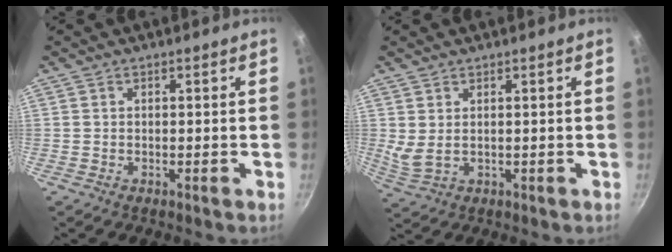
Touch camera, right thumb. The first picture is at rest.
{"total": 3.3, "force": [0.9, 1.7, 2.8], "torque": [-0.054, -0.009, 0.028]}